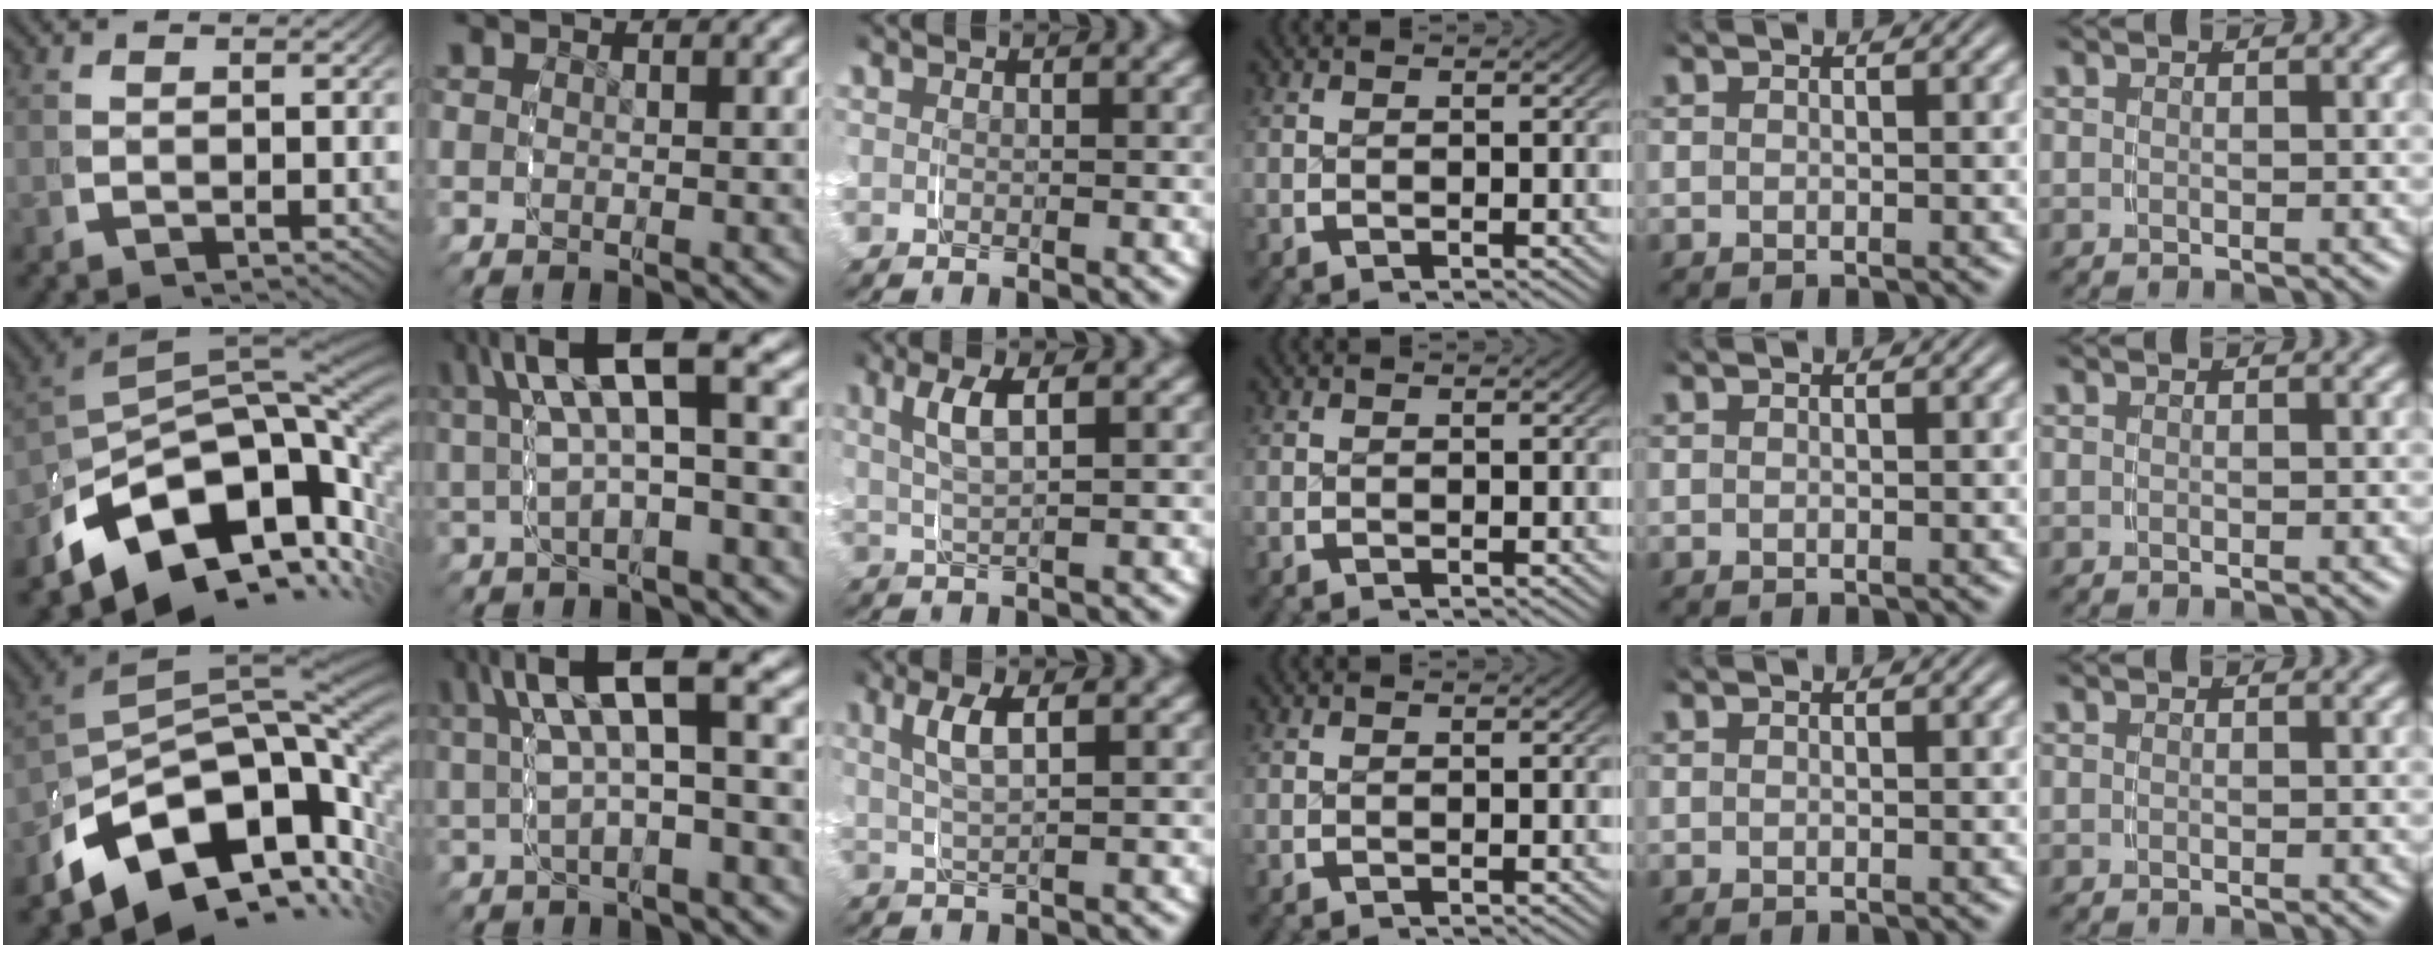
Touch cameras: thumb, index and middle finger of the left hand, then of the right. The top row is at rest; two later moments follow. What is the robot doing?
{"motion": "grasp_and_lifting", "object": "map"}